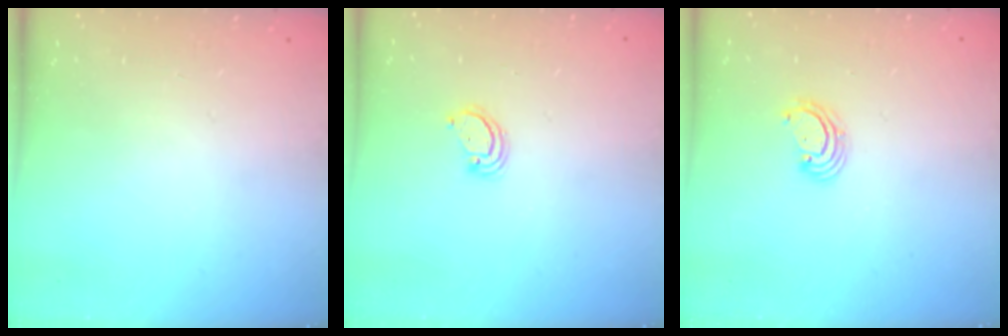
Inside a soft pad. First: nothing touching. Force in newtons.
{"total": 2.9, "press": 2.8, "slide": 0.2}
{"total": 2.6, "press": 2.6, "slide": 0.2}